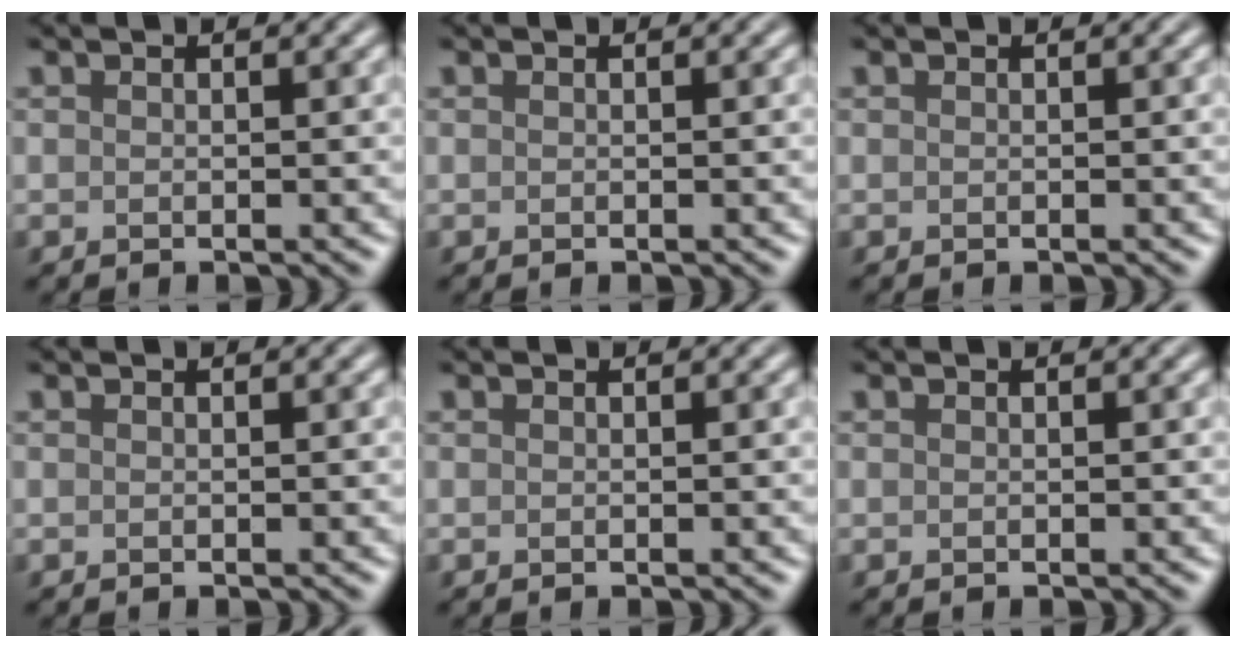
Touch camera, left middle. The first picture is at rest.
{"total": 0.0}
{"total": 0.0}
{"total": 0.0}
{"total": 0.0}
{"total": 0.0}